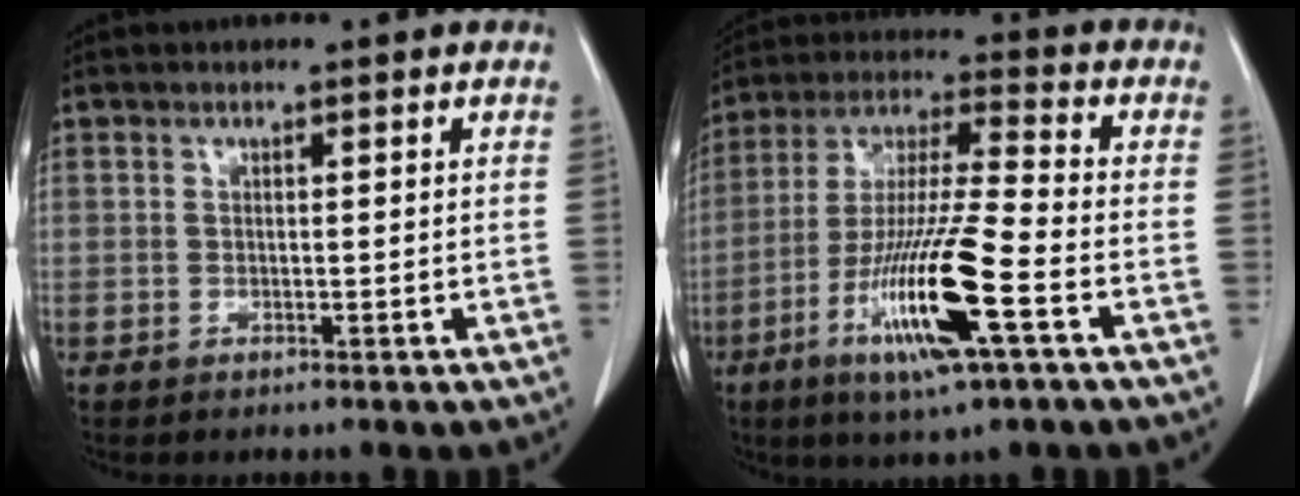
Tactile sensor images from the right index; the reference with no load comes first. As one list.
[{"total": 16.2, "force": [-6.4, 0.7, 14.9], "torque": [-0.294, -0.020, -0.115]}]